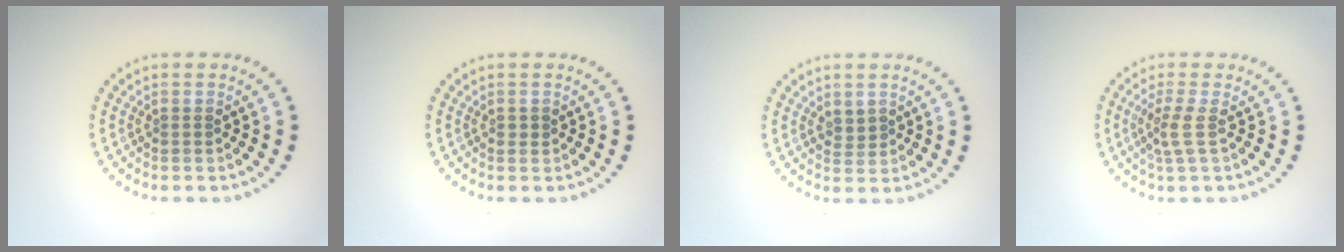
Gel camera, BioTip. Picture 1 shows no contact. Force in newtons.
{"total": 0.9, "press": 0.8, "slide": 0.2}
{"total": 0.9, "press": 0.6, "slide": 0.6}
{"total": 2.0, "press": 1.5, "slide": 1.3}